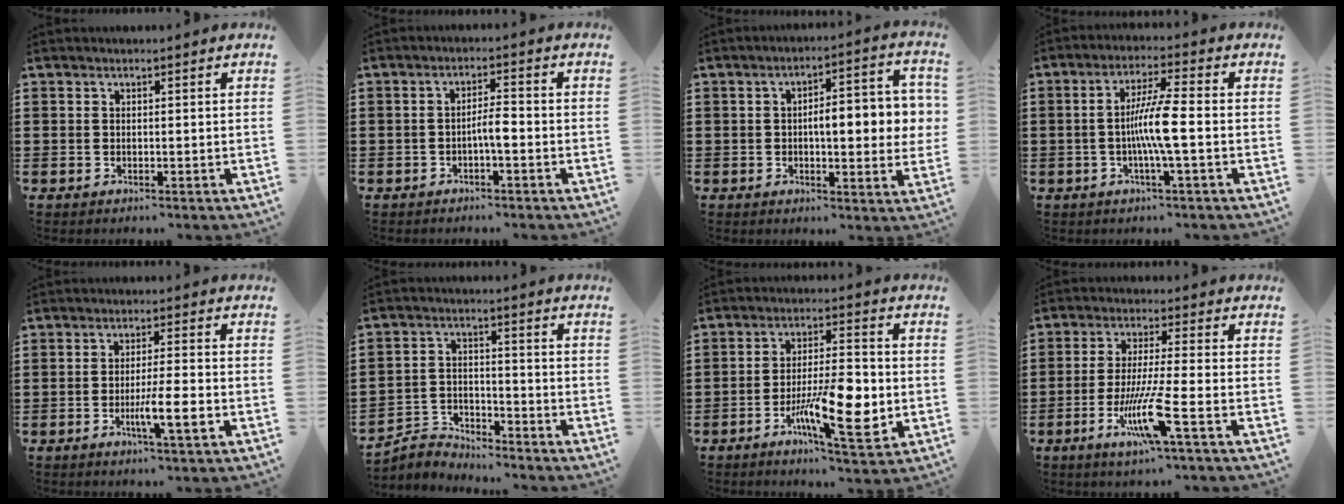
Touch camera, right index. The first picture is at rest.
{"total": 3.1, "force": [-1.0, 0.7, 2.9], "torque": [-0.060, 0.003, -0.023]}
{"total": 6.9, "force": [0.1, 2.4, 6.5], "torque": [-0.097, 0.001, -0.007]}
{"total": 7.2, "force": [-1.0, 0.2, 7.2], "torque": [-0.141, -0.007, -0.028]}
{"total": 6.2, "force": [-2.2, 0.6, 5.8], "torque": [-0.099, -0.010, -0.038]}
{"total": 4.0, "force": [-3.9, 0.9, -0.1], "torque": [-0.012, 0.003, -0.086]}
{"total": 12.1, "force": [-3.3, 3.6, 11.0], "torque": [-0.190, -0.002, -0.055]}
{"total": 9.6, "force": [-4.1, 0.4, 8.7], "torque": [-0.182, -0.019, -0.082]}